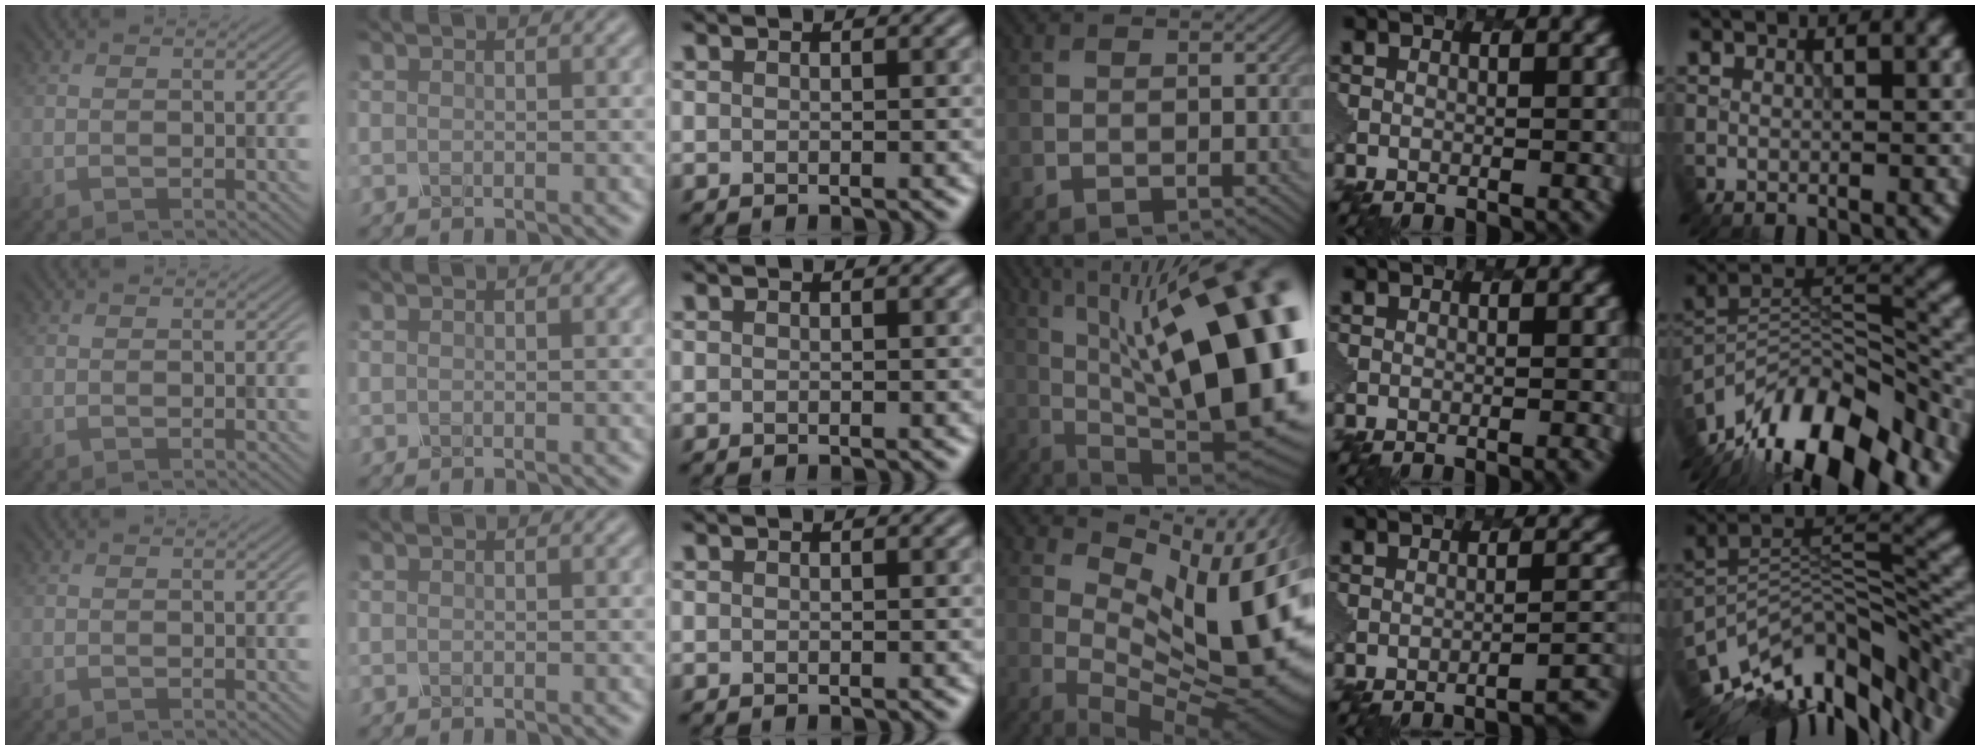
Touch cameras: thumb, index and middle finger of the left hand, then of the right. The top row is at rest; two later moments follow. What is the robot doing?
{"motion": "dispense", "object": "syringe"}